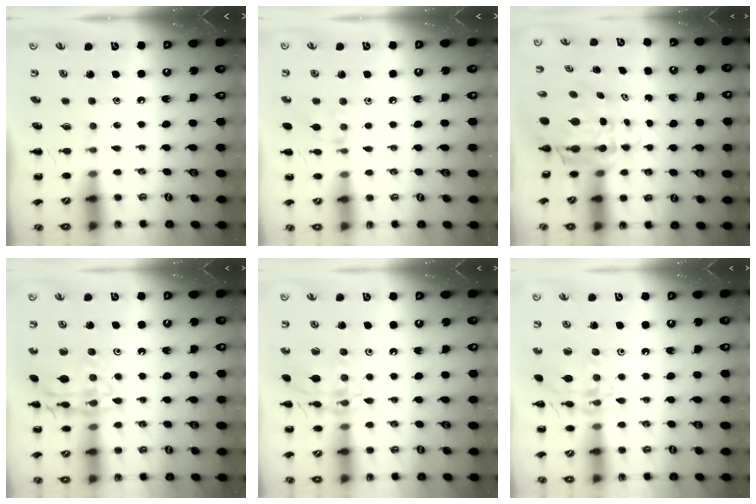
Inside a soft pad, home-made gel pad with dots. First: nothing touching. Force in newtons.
{"total": 7.1, "press": 7.0, "slide": 1.4}
{"total": 7.2, "press": 6.9, "slide": 2.0}
{"total": 16.1, "press": 16.1, "slide": 0.8}
{"total": 15.4, "press": 15.4, "slide": 0.8}
{"total": 14.8, "press": 14.8, "slide": 0.9}